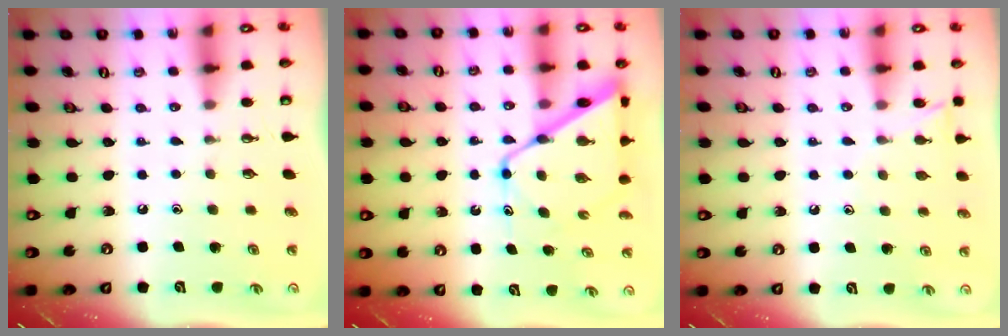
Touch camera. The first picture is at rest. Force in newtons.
{"total": 12.7, "press": 12.7, "slide": 0.8}
{"total": 6.2, "press": 6.1, "slide": 0.6}